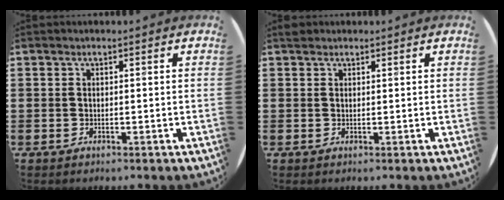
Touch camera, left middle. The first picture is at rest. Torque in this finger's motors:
{"motor_torque": [0.28, -0.24, -0.02, -0.01]}